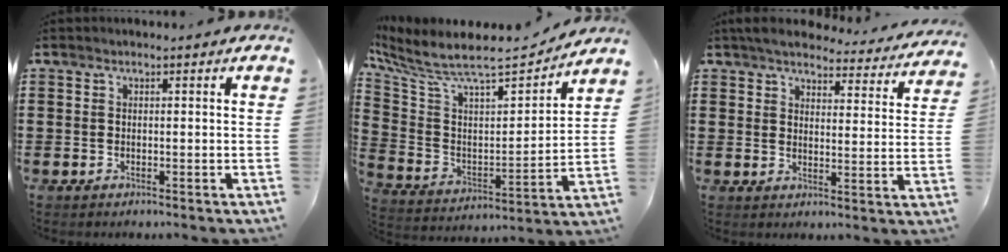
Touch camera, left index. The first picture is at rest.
{"total": 7.8, "force": [6.5, 1.9, 3.9], "torque": [-0.110, -0.052, 0.103]}
{"total": 4.7, "force": [4.5, 0.6, 1.3], "torque": [-0.046, -0.024, 0.078]}